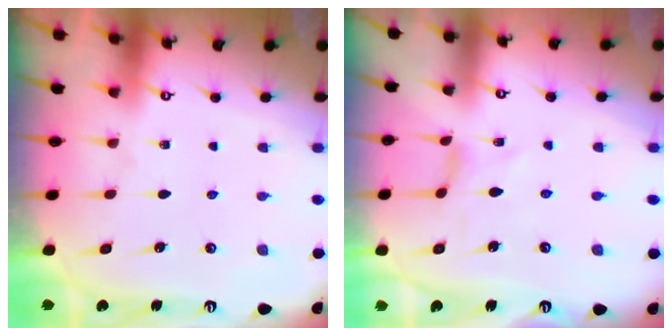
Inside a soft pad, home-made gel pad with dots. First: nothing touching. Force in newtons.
{"total": 0.0}